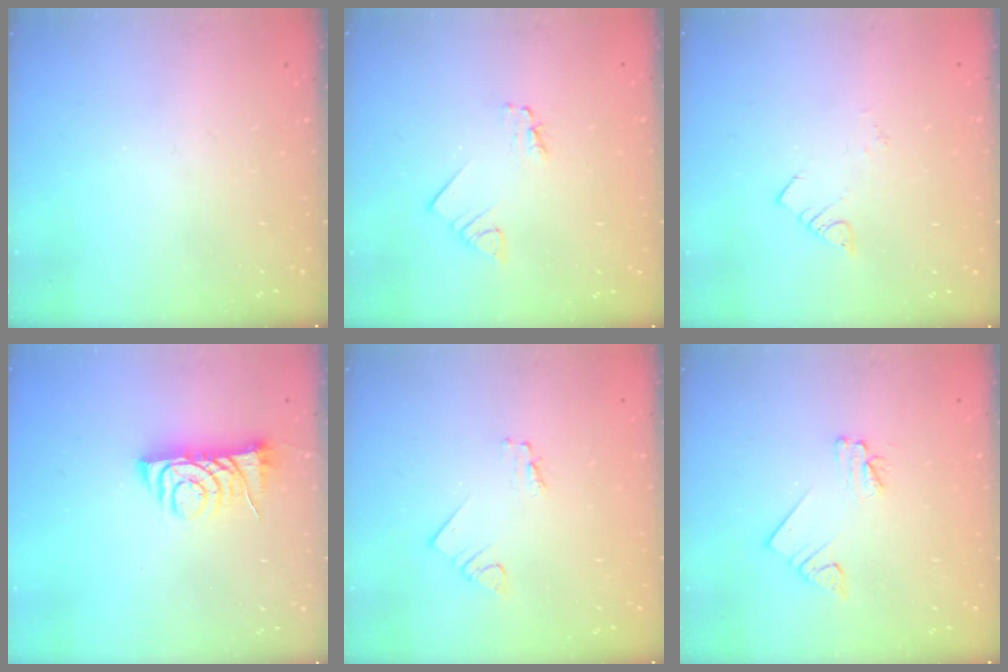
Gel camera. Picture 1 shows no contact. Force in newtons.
{"total": 2.4, "press": 2.4, "slide": 0.1}
{"total": 2.0, "press": 2.0, "slide": 0.1}
{"total": 7.2, "press": 7.2, "slide": 0.8}
{"total": 1.9, "press": 1.9, "slide": 0.2}
{"total": 3.2, "press": 3.2, "slide": 0.3}